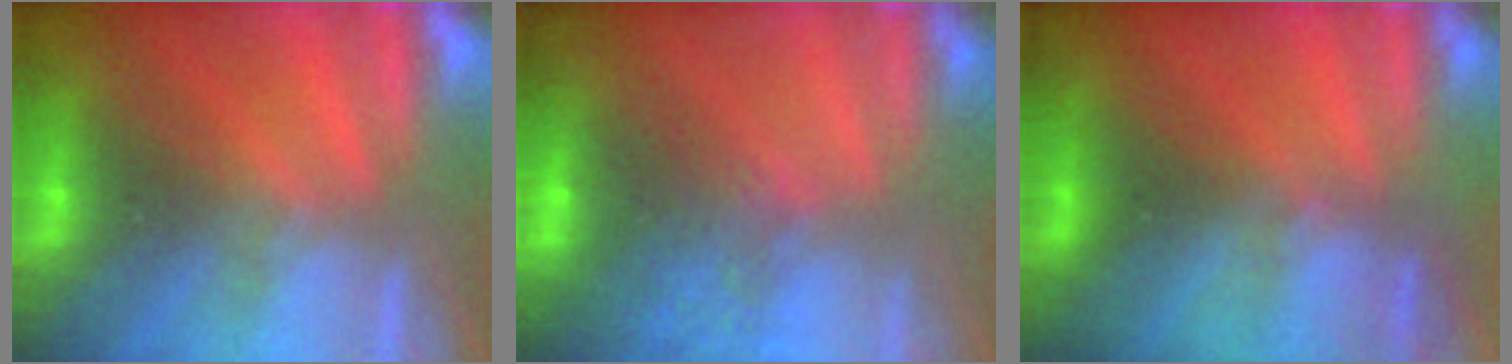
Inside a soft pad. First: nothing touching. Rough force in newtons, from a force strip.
{"total": 8.2}
{"total": 2.9}